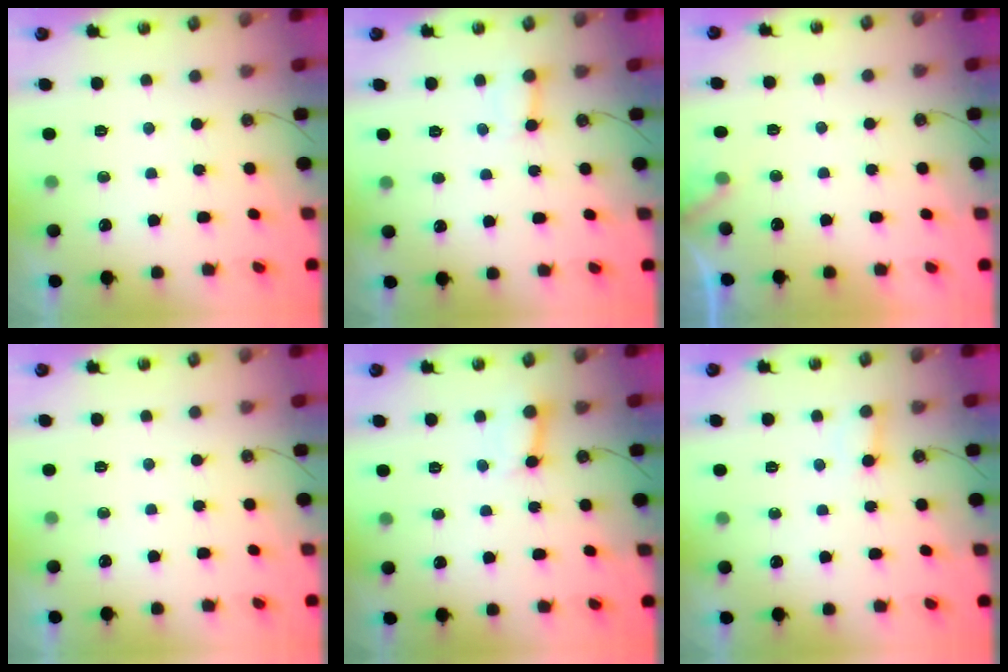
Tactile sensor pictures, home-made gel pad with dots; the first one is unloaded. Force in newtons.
{"total": 2.6, "press": 2.6, "slide": 0.2}
{"total": 4.5, "press": 4.5, "slide": 0.4}
{"total": 0.0}
{"total": 4.0, "press": 4.0, "slide": 0.6}
{"total": 3.7, "press": 3.7, "slide": 0.3}